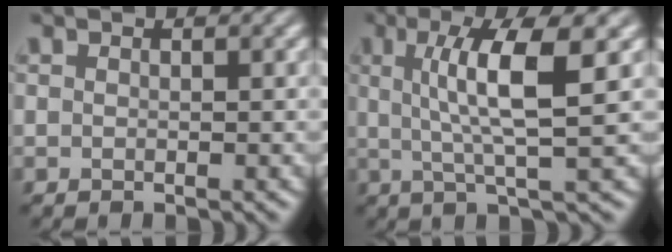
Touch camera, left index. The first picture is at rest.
{"total": 6.8, "force": [1.6, 1.3, 6.4], "torque": [-0.108, 0.006, 0.027]}